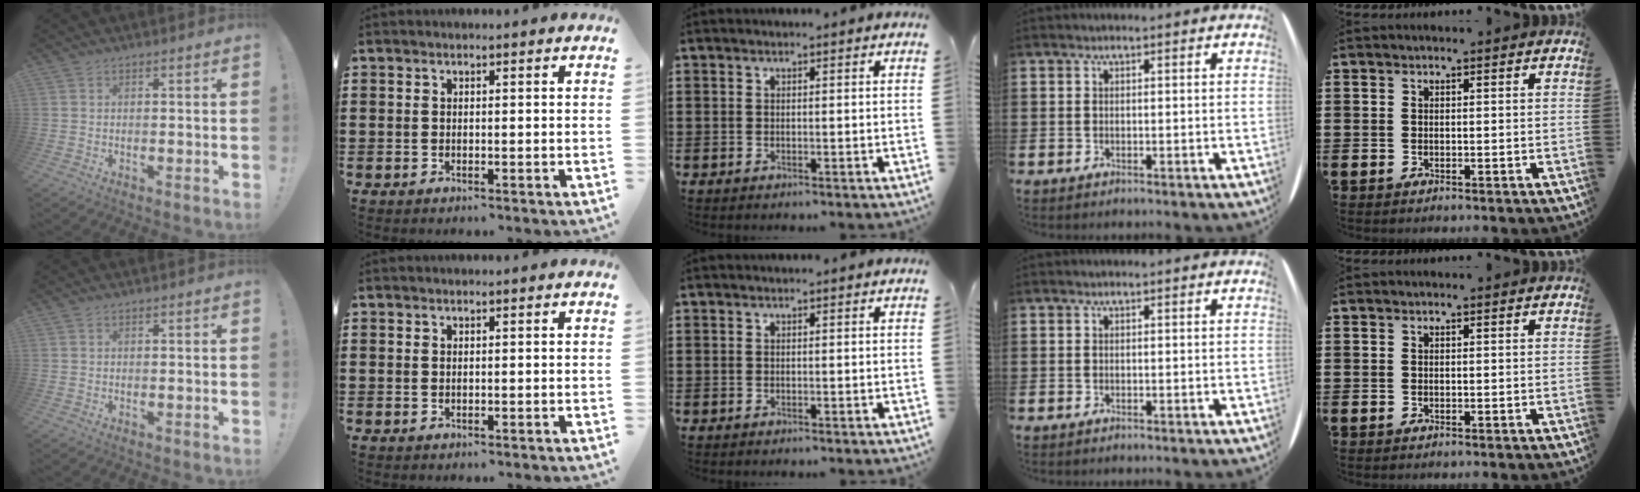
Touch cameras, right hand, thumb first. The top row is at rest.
{}